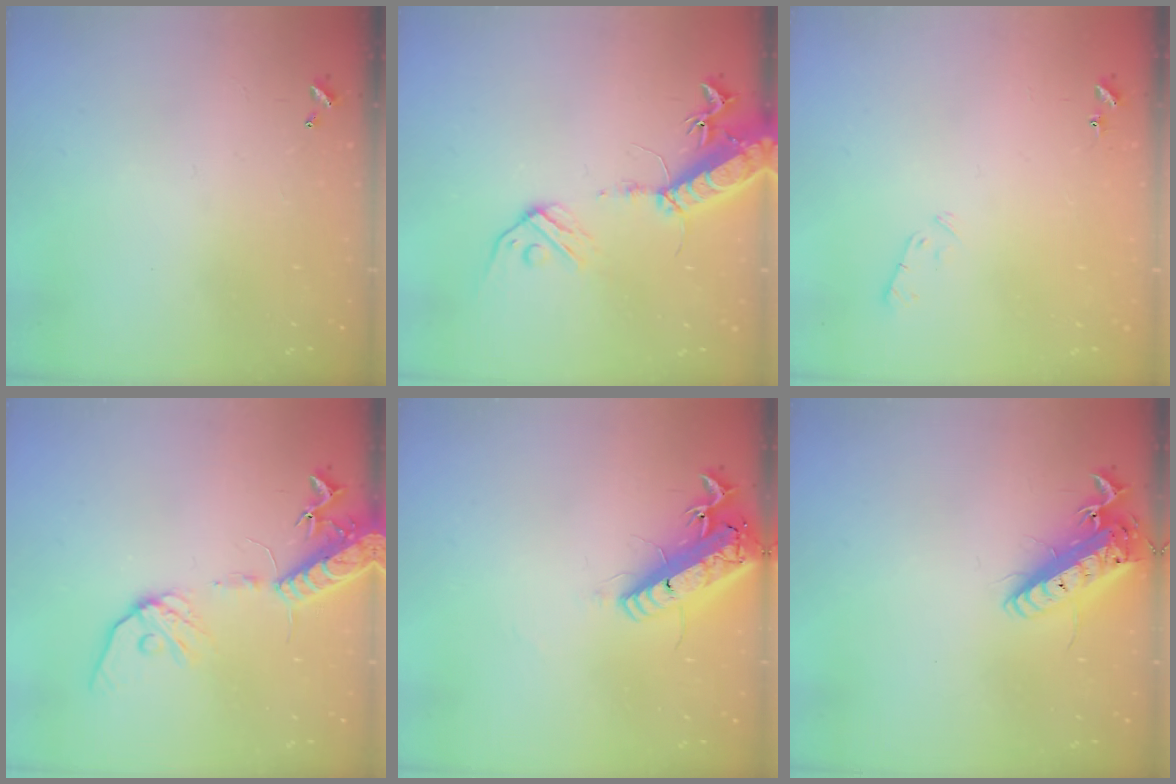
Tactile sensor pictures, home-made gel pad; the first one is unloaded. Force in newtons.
{"total": 16.9, "press": 16.5, "slide": 3.8}
{"total": 4.5, "press": 4.5, "slide": 0.4}
{"total": 16.6, "press": 16.2, "slide": 3.5}
{"total": 17.6, "press": 17.3, "slide": 3.4}
{"total": 16.4, "press": 16.0, "slide": 3.4}